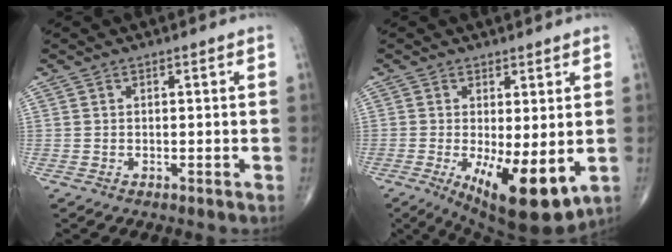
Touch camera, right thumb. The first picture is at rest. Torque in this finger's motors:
{"motor_torque": [1.91, 2.27, 0.47, -0.54, 0.38]}